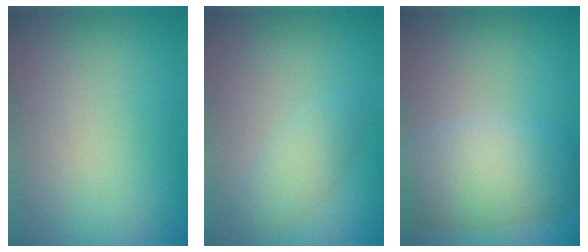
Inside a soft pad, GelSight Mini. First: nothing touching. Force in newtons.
{"total": 2.1, "press": 2.1, "slide": 0.1}
{"total": 5.9, "press": 5.9, "slide": 0.0}